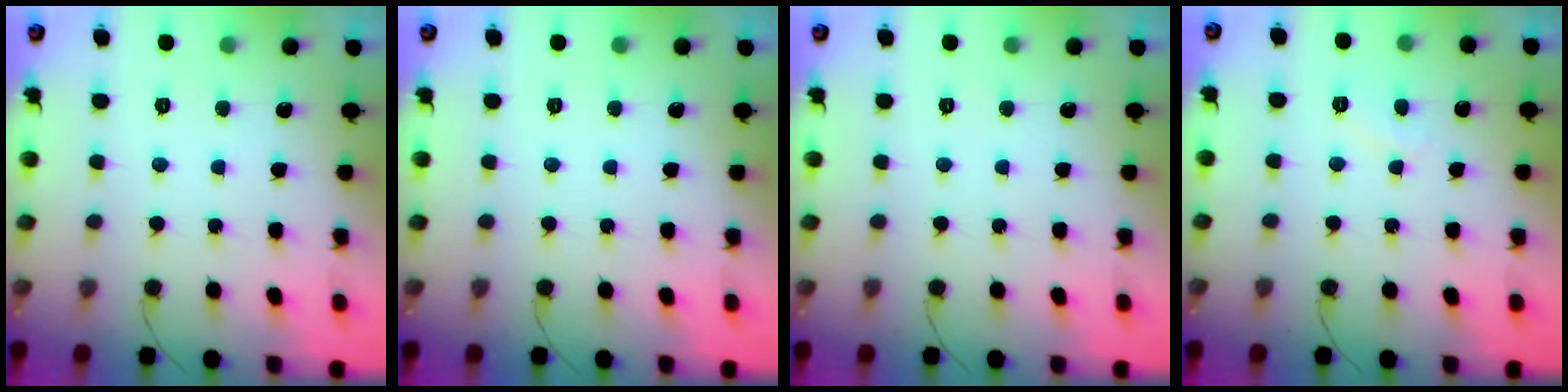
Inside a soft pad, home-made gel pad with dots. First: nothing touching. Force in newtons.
{"total": 0.0}
{"total": 0.0}
{"total": 3.0, "press": 2.9, "slide": 0.3}